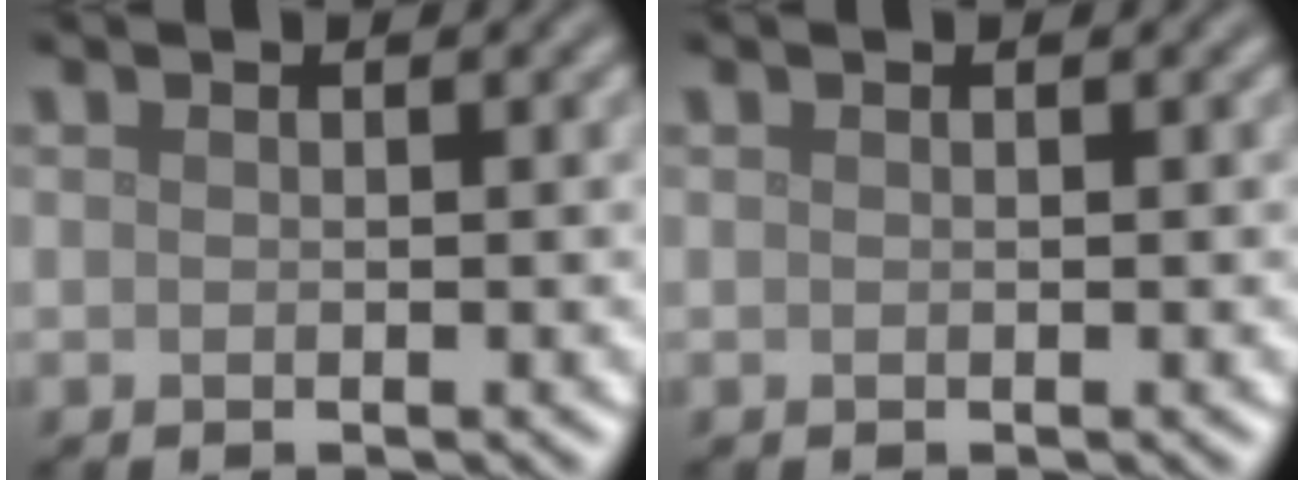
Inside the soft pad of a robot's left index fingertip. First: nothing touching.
{"total": 0.0}